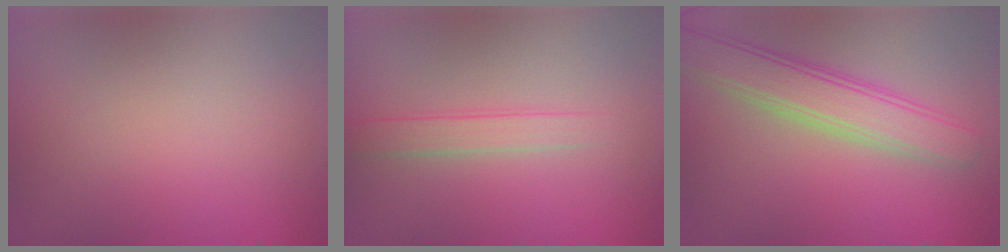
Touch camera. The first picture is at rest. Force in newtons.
{"total": 1.8, "press": 1.8, "slide": 0.1}
{"total": 5.1, "press": 5.1, "slide": 0.6}